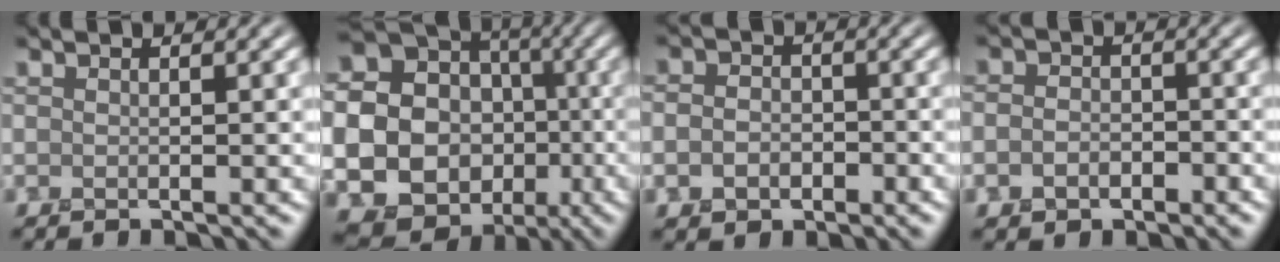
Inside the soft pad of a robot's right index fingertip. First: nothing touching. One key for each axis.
{"total": 27.5, "fx": -5.2, "fy": 25.6, "fz": 8.5, "tx": -0.157, "ty": -0.008, "tz": -0.100}
{"total": 3.1, "fx": -1.0, "fy": 2.4, "fz": 1.6, "tx": -0.019, "ty": -0.005, "tz": -0.023}
{"total": 2.6, "fx": -1.1, "fy": 2.0, "fz": 1.3, "tx": -0.016, "ty": -0.001, "tz": -0.024}